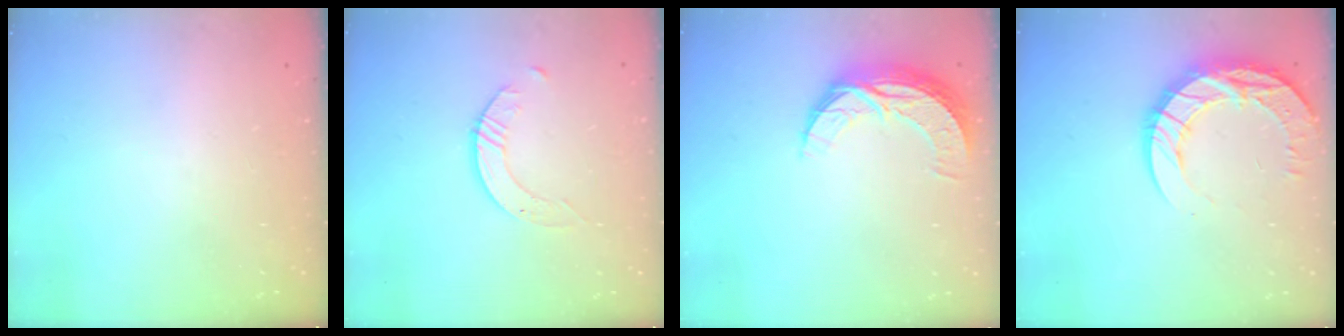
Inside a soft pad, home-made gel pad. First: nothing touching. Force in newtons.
{"total": 2.6, "press": 2.6, "slide": 0.3}
{"total": 8.9, "press": 8.9, "slide": 0.6}
{"total": 17.9, "press": 17.8, "slide": 1.4}